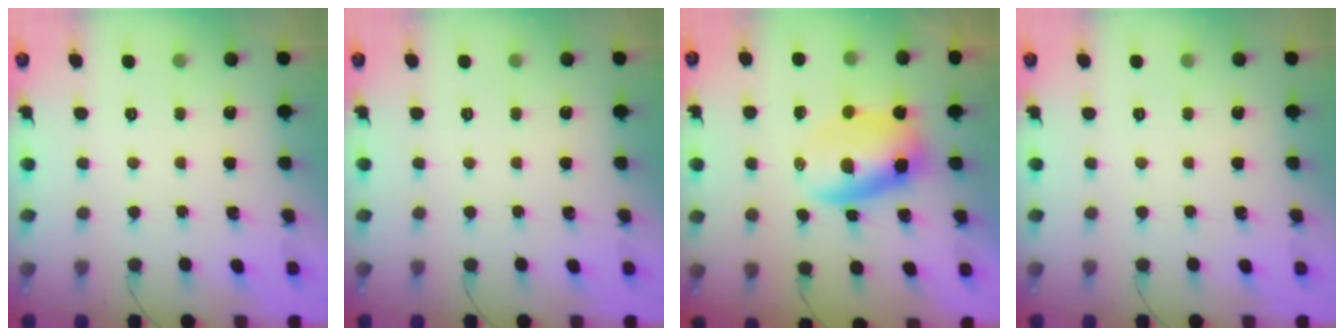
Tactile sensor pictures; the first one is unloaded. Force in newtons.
{"total": 0.0}
{"total": 7.1, "press": 6.8, "slide": 2.1}
{"total": 0.0}